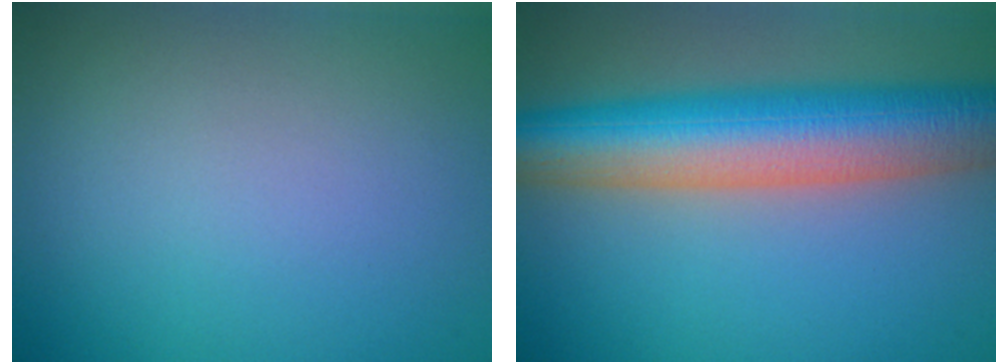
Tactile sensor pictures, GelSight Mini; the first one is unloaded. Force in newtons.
{"total": 10.8, "press": 10.8, "slide": 0.4}